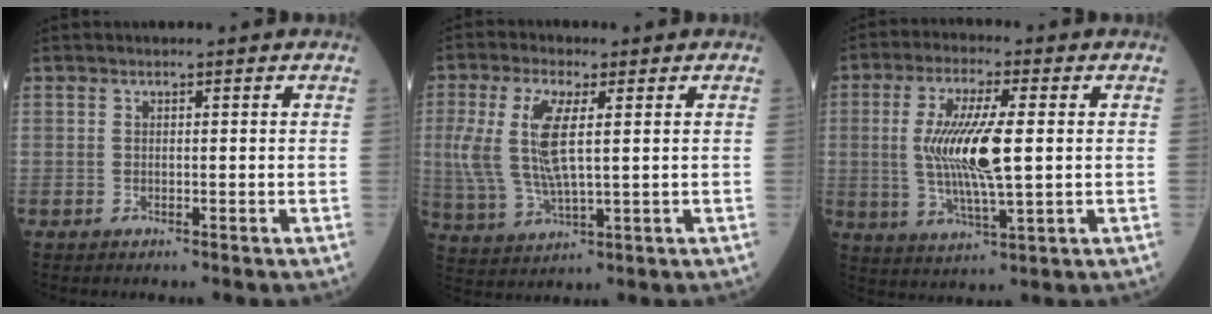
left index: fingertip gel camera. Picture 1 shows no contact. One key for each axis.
{"total": 9.9, "fx": 1.8, "fy": 2.9, "fz": 9.3, "tx": -0.222, "ty": 0.004, "tz": 0.043}
{"total": 11.3, "fx": 0.7, "fy": 1.8, "fz": 11.1, "tx": -0.230, "ty": -0.001, "tz": 0.019}